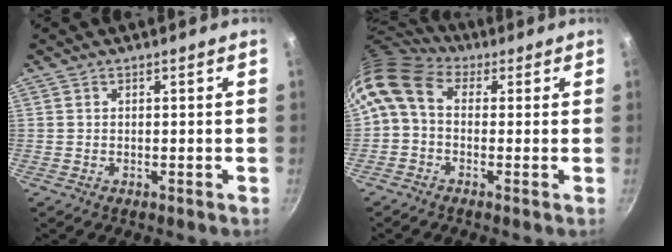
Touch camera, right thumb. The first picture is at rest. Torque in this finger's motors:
{"motor_torque": [1.37, 1.93, 0.76, -0.73, 0.22]}